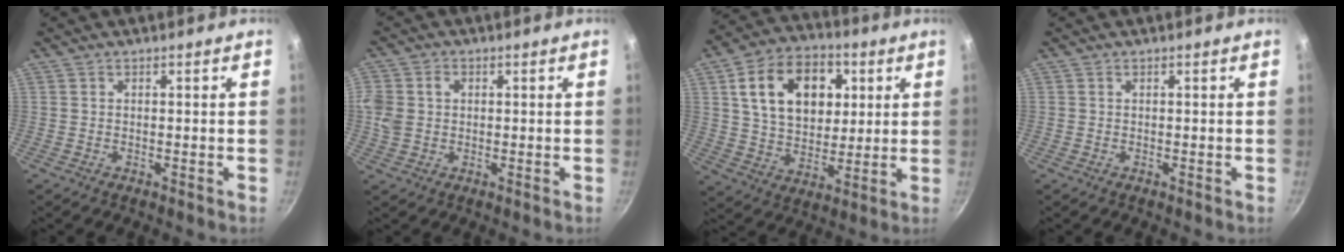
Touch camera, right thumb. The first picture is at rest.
{"total": 2.5, "force": [0.1, 2.1, 1.2], "torque": [-0.022, 0.000, 0.001]}
{"total": 18.8, "force": [5.2, 13.2, 12.4], "torque": [-0.172, 0.000, 0.085]}
{"total": 0.0}